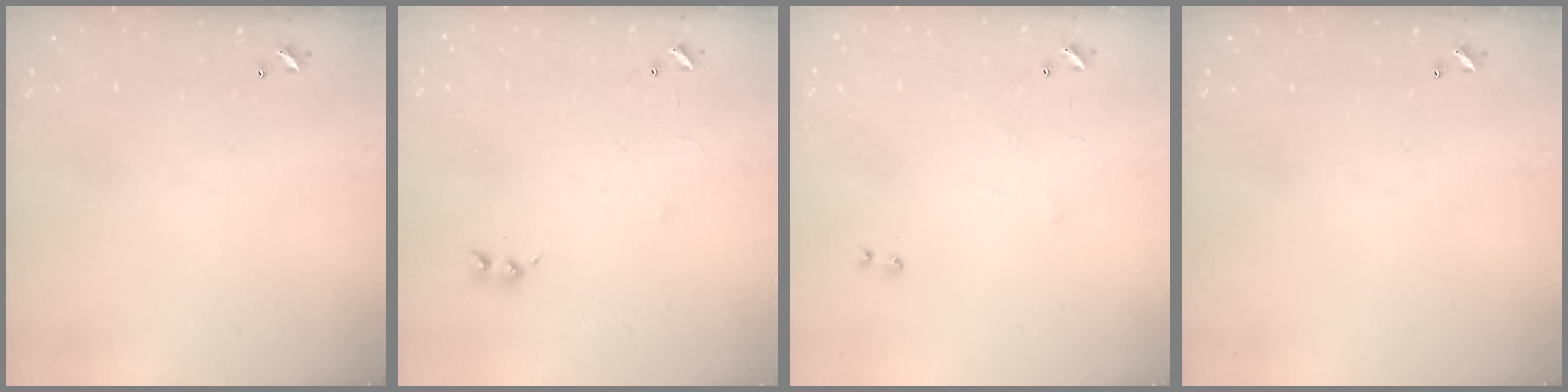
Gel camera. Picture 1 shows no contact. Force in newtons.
{"total": 6.2, "press": 6.2, "slide": 0.7}
{"total": 7.7, "press": 7.7, "slide": 0.8}
{"total": 0.0}